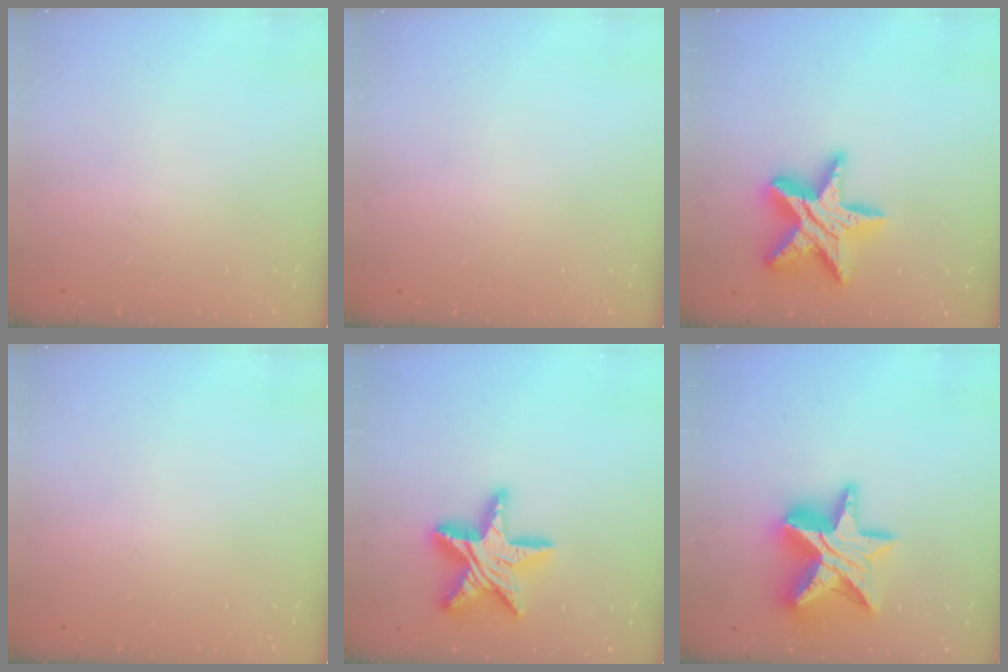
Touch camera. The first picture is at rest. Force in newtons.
{"total": 0.0}
{"total": 17.9, "press": 17.9, "slide": 1.1}
{"total": 0.0}
{"total": 19.1, "press": 19.0, "slide": 1.7}
{"total": 18.3, "press": 18.3, "slide": 1.3}